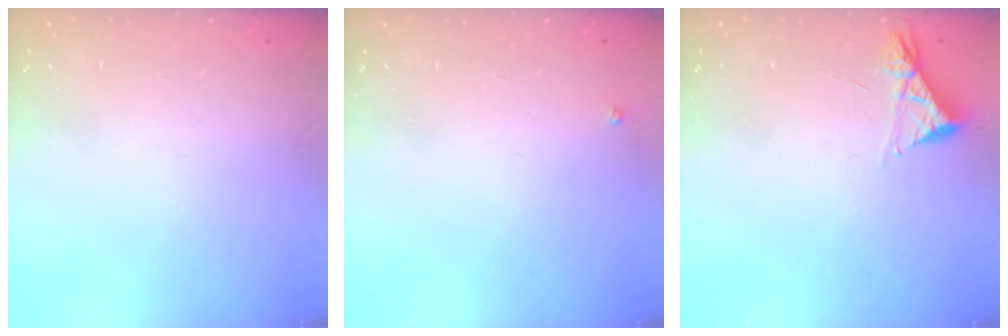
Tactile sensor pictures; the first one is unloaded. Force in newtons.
{"total": 2.7, "press": 2.7, "slide": 0.3}
{"total": 4.5, "press": 4.4, "slide": 0.5}